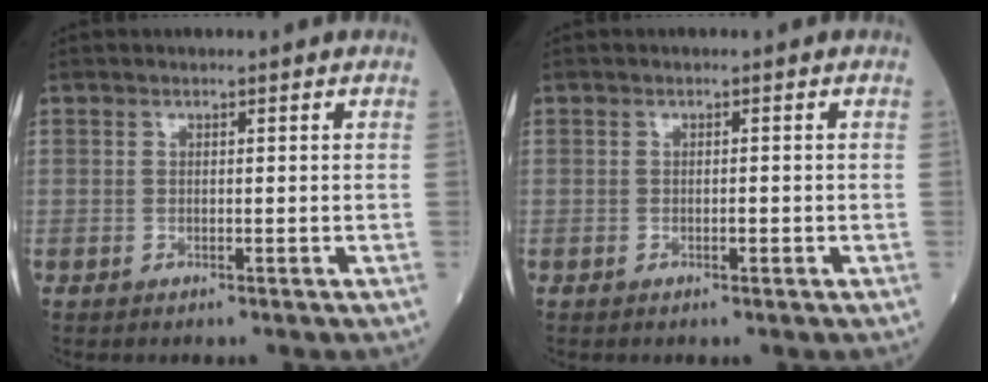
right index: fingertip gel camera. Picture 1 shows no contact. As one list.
[{"total": 0.9, "force": [-0.3, 0.3, 0.8], "torque": [-0.010, 0.001, -0.005]}]